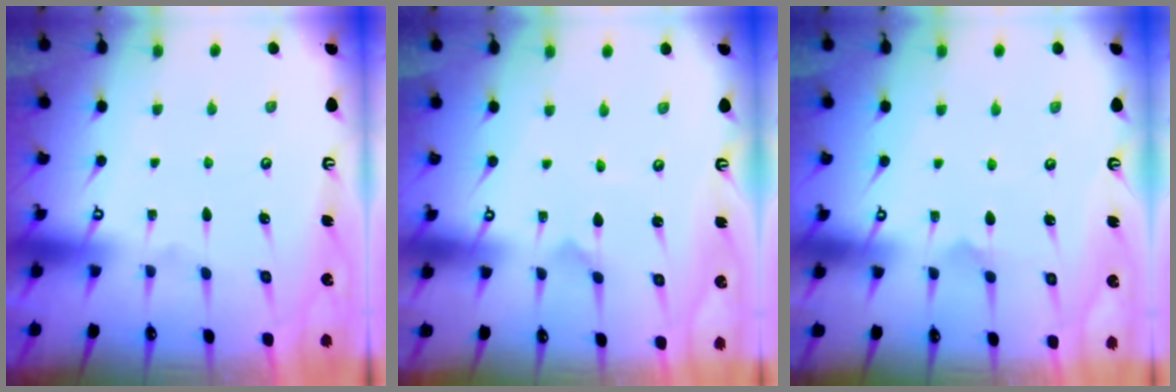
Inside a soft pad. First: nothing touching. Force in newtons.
{"total": 0.0}
{"total": 5.1, "press": 5.1, "slide": 0.3}